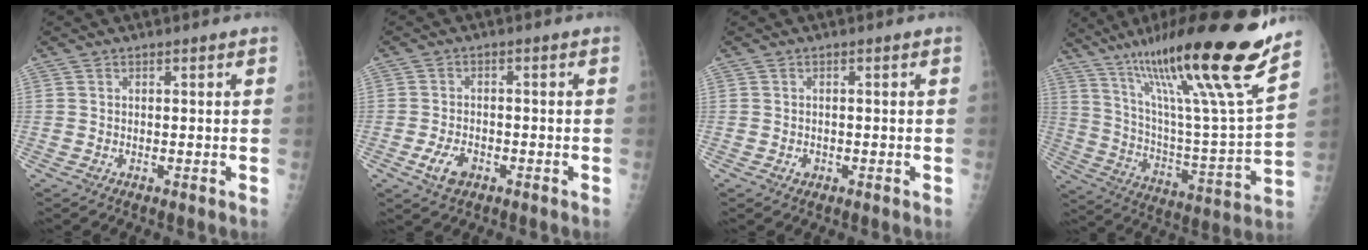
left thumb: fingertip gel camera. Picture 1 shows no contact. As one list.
[{"total": 4.5, "force": [-2.1, 2.7, 2.9], "torque": [-0.054, 0.009, -0.037]}, {"total": 1.1, "force": [-0.4, 0.9, 0.4], "torque": [-0.003, 0.005, -0.005]}, {"total": 27.6, "force": [19.1, 1.5, 19.8], "torque": [-0.304, -0.076, 0.321]}]